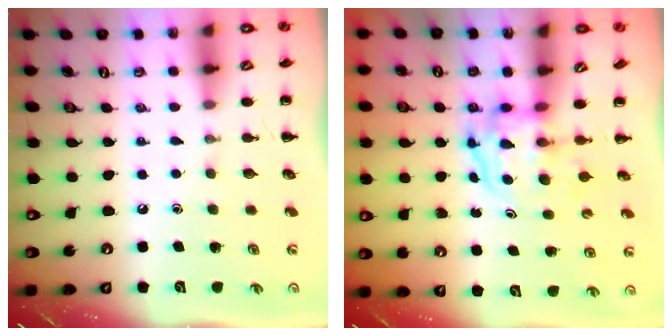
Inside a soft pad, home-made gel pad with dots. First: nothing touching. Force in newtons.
{"total": 3.9, "press": 3.8, "slide": 0.6}